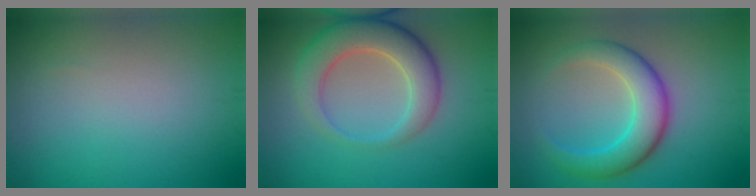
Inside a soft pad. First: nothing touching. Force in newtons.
{"total": 6.1, "press": 6.1, "slide": 0.7}
{"total": 5.6, "press": 5.6, "slide": 0.1}